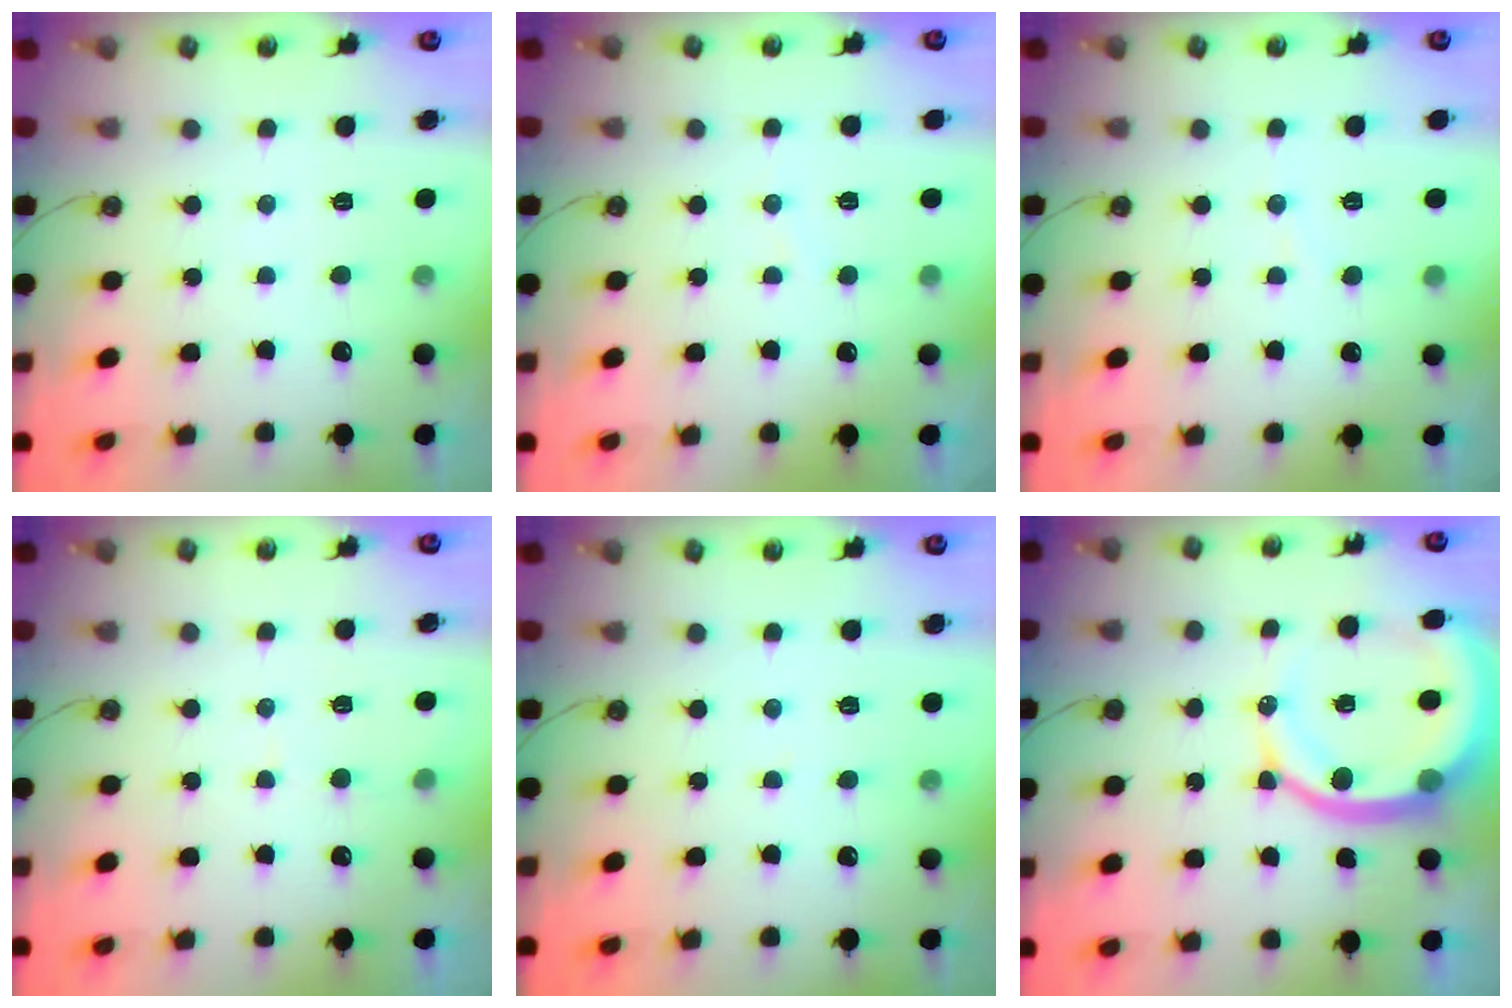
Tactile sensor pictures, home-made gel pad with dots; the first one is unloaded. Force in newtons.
{"total": 2.9, "press": 2.6, "slide": 1.2}
{"total": 3.3, "press": 3.1, "slide": 1.0}
{"total": 4.1, "press": 4.1, "slide": 0.4}
{"total": 3.9, "press": 3.8, "slide": 0.4}
{"total": 14.2, "press": 14.1, "slide": 1.9}